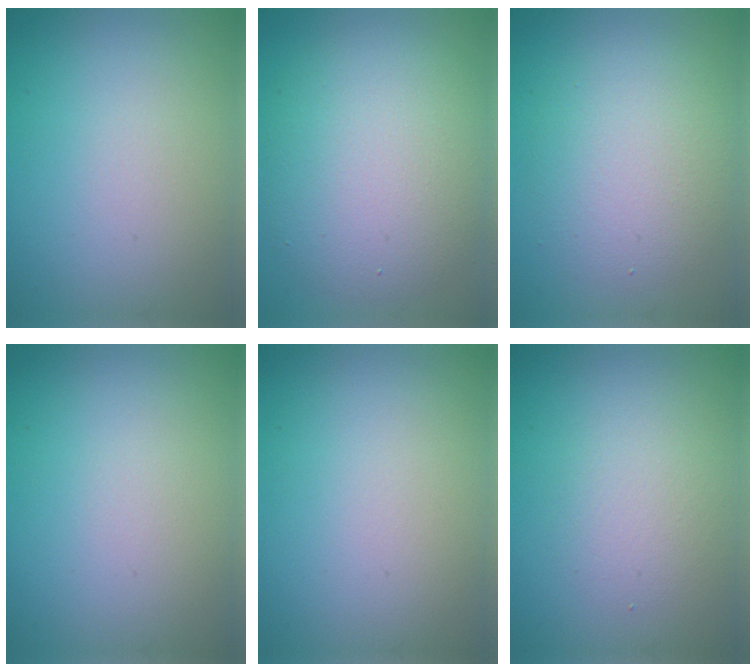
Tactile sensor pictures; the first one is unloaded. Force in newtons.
{"total": 7.6, "press": 7.6, "slide": 0.4}
{"total": 4.6, "press": 4.6, "slide": 0.2}
{"total": 0.0}
{"total": 0.0}
{"total": 2.2, "press": 2.2, "slide": 0.2}